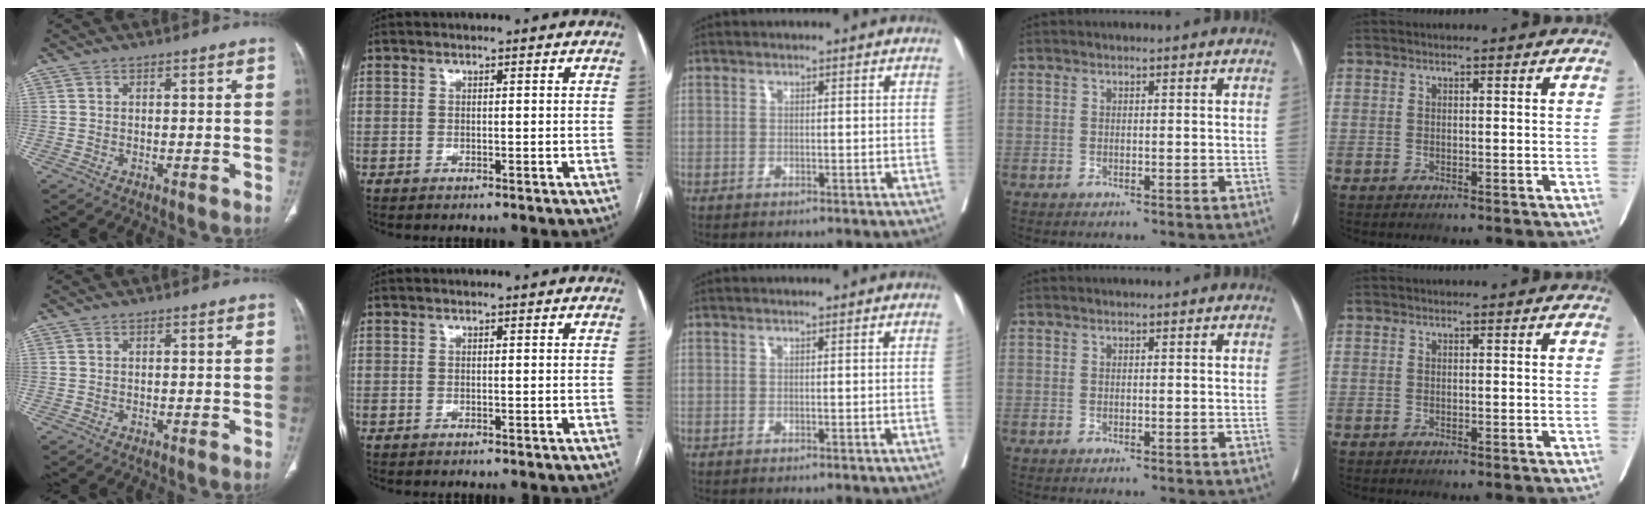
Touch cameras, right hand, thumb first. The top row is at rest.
{"middle": {"total": 0.7, "force": [0.0, -0.3, 0.6], "torque": [-0.002, 0.002, 0.000]}}